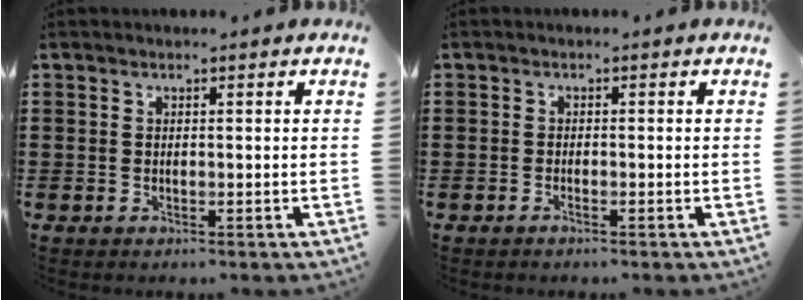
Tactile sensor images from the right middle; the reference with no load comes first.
{"total": 0.8, "force": [-0.6, 0.0, 0.5], "torque": [-0.012, -0.005, -0.009]}